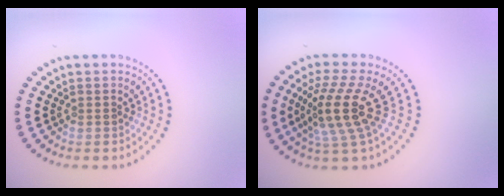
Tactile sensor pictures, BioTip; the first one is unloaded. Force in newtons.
{"total": 4.7, "press": 3.4, "slide": 3.2}